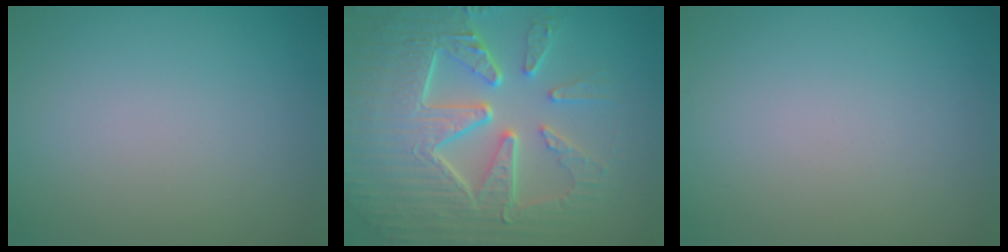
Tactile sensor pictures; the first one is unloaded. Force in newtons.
{"total": 10.0, "press": 6.7, "slide": 7.5}
{"total": 0.0}